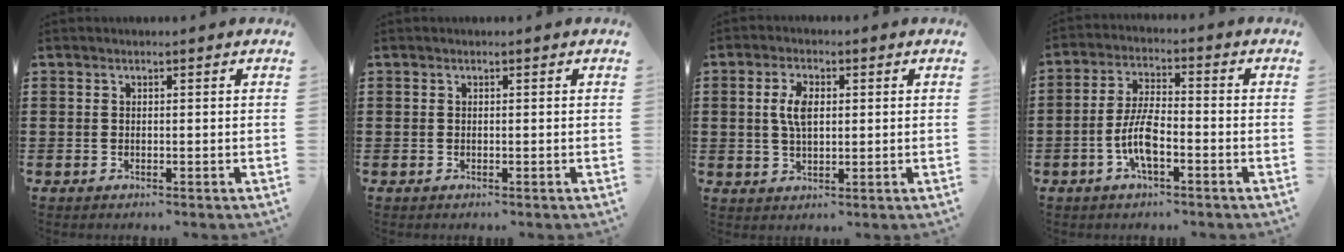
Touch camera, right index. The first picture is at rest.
{"total": 0.0}
{"total": 5.0, "force": [0.8, 2.4, 4.3], "torque": [-0.088, 0.012, 0.011]}
{"total": 6.9, "force": [-2.3, 2.2, 6.1], "torque": [-0.138, -0.007, -0.049]}